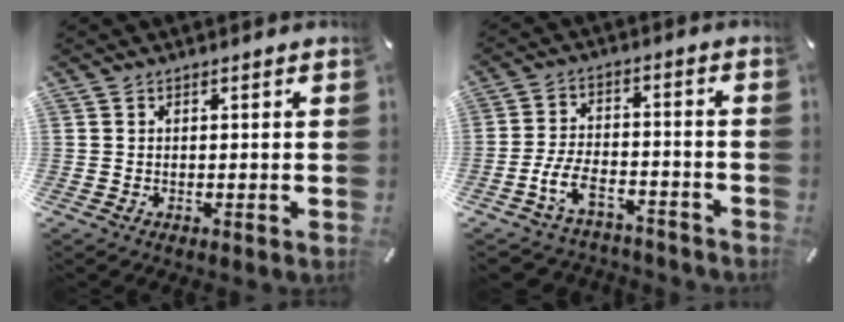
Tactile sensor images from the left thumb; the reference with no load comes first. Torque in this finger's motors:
{"motor_torque": [0.03, 2.05, 0.58, 0.72, 0.07]}